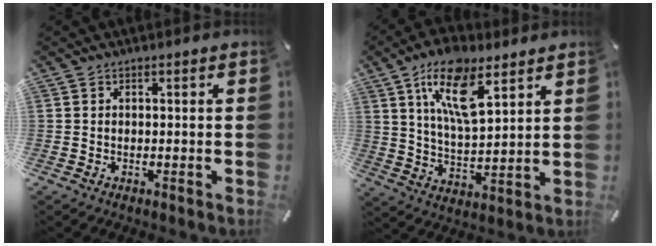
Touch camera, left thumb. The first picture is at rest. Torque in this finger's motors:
{"motor_torque": [0.54, 0.51, 1.39, -1.38, 0.46]}